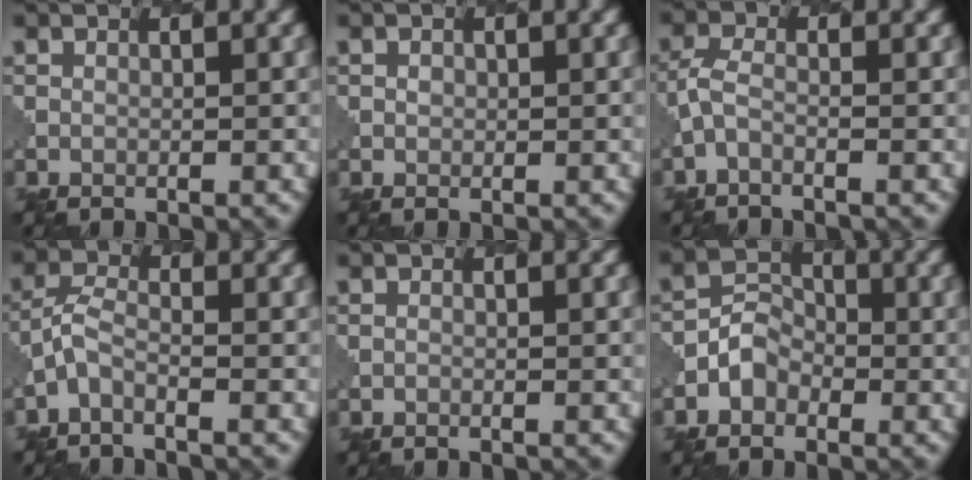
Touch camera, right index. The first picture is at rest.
{"total": 0.8, "force": [0.1, 0.7, 0.2], "torque": [-0.004, 0.000, 0.002]}
{"total": 1.7, "force": [-0.9, 0.6, 1.3], "torque": [-0.038, -0.002, -0.028]}
{"total": 2.0, "force": [-1.4, 0.7, 1.3], "torque": [-0.035, 0.000, -0.037]}
{"total": 0.0}
{"total": 2.6, "force": [-1.1, 2.2, 0.9], "torque": [-0.015, 0.008, -0.026]}